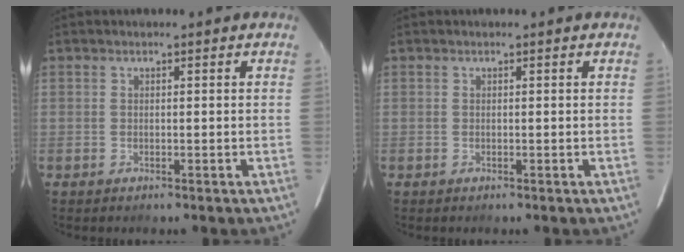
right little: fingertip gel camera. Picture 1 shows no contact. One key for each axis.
{"total": 0.0}